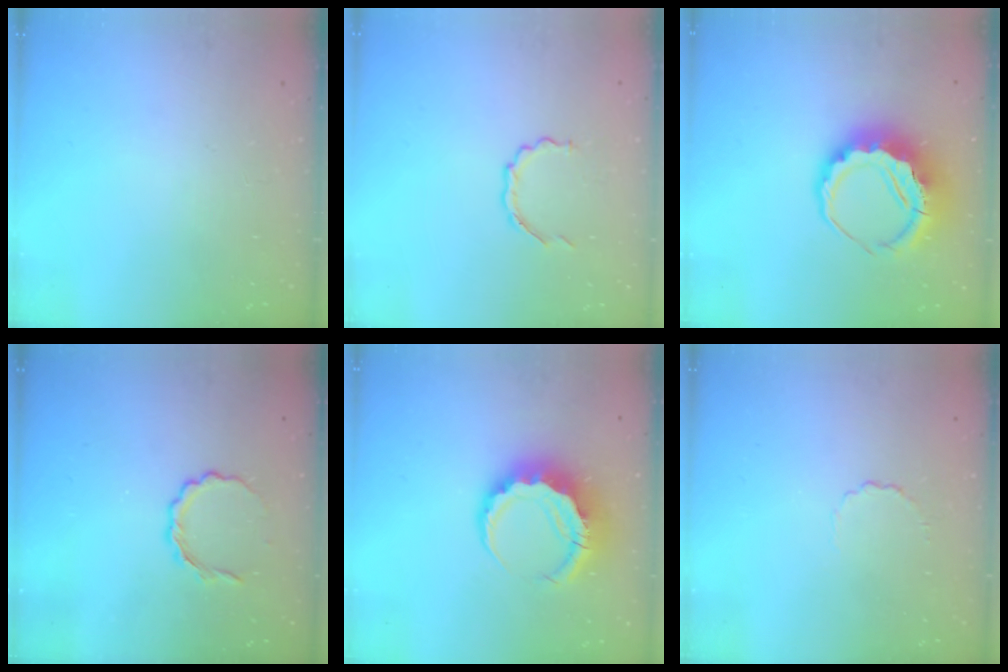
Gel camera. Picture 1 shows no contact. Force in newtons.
{"total": 3.7, "press": 3.5, "slide": 1.2}
{"total": 10.4, "press": 10.1, "slide": 2.4}
{"total": 4.8, "press": 4.6, "slide": 1.2}
{"total": 9.1, "press": 9.0, "slide": 1.7}
{"total": 2.6, "press": 2.4, "slide": 1.0}